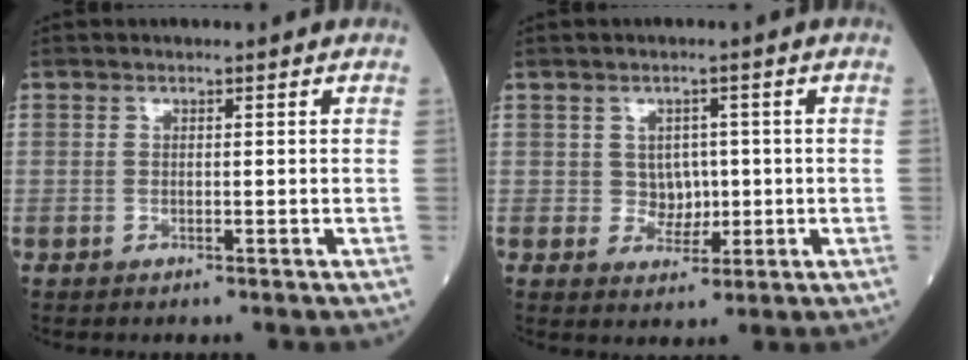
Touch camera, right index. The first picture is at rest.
{"total": 3.2, "force": [0.0, 2.8, 1.5], "torque": [-0.013, 0.005, 0.002]}